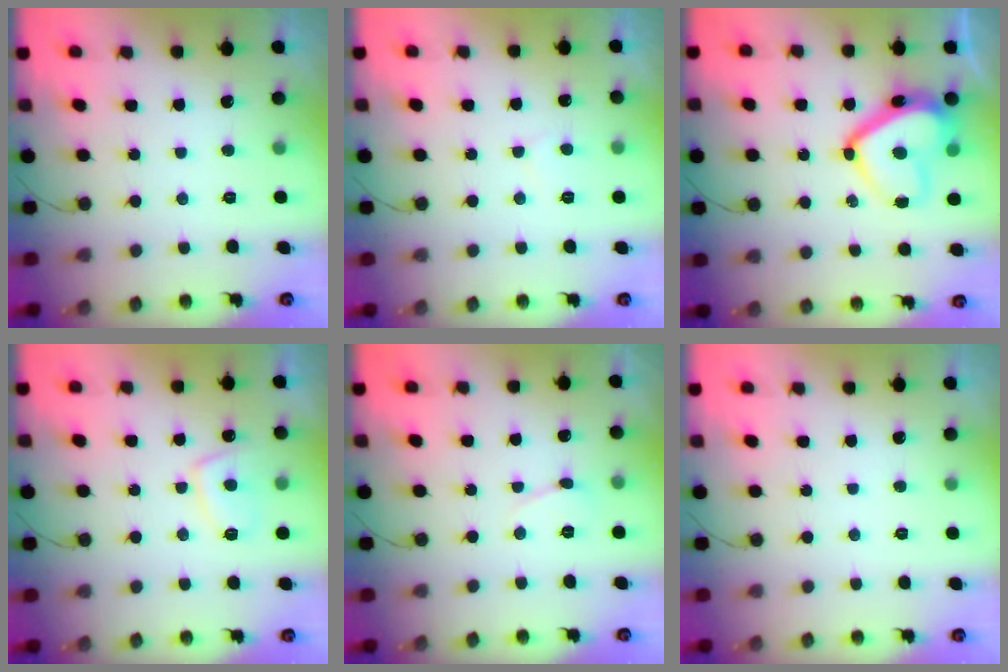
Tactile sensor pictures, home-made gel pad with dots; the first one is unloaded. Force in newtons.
{"total": 2.9, "press": 2.9, "slide": 0.3}
{"total": 15.3, "press": 15.2, "slide": 1.8}
{"total": 6.7, "press": 6.6, "slide": 1.1}
{"total": 4.4, "press": 4.4, "slide": 0.6}
{"total": 0.0}